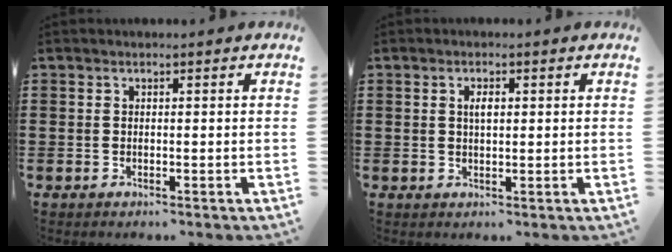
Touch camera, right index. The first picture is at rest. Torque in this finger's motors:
{"motor_torque": [0.09, -0.08, 0.07, 0.05]}